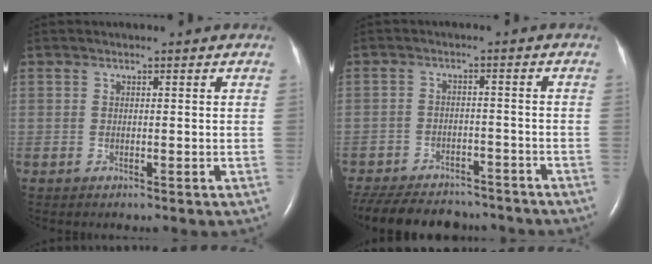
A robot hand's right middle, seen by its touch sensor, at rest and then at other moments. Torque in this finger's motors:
{"motor_torque": [0.19, -0.19, 0.12, 0.04]}